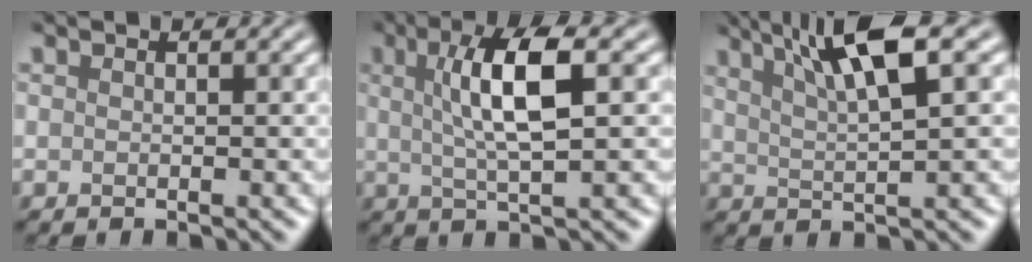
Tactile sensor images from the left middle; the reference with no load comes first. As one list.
[{"total": 5.8, "force": [0.9, 1.2, 5.6], "torque": [-0.100, 0.012, 0.022]}, {"total": 6.4, "force": [3.1, 1.1, 5.5], "torque": [-0.093, 0.016, 0.061]}]